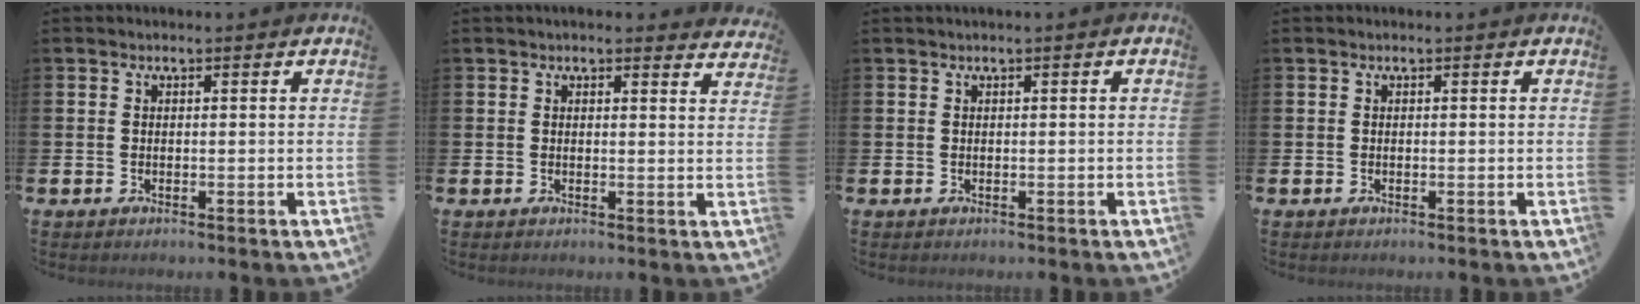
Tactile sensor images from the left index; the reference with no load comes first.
{"total": 2.0, "force": [2.0, 0.2, 0.1], "torque": [-0.002, -0.006, 0.036]}
{"total": 0.0}
{"total": 0.0}